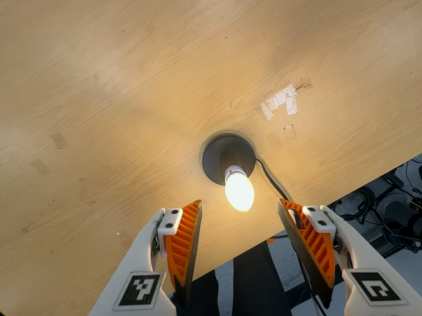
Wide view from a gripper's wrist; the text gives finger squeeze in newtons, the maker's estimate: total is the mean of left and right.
{"total": 0.0}